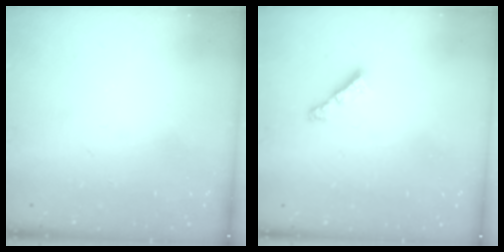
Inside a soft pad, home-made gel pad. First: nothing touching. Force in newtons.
{"total": 4.5, "press": 4.4, "slide": 0.7}